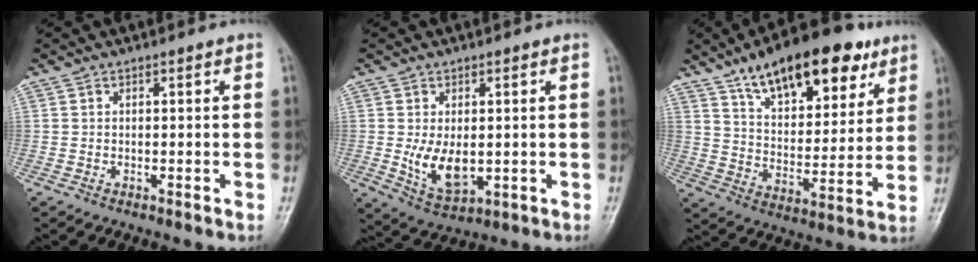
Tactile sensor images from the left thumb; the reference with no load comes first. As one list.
[{"total": 7.8, "force": [-0.4, 4.6, 6.2], "torque": [-0.097, -0.018, 0.006]}, {"total": 21.5, "force": [13.1, 9.6, 14.1], "torque": [-0.179, -0.039, 0.215]}]